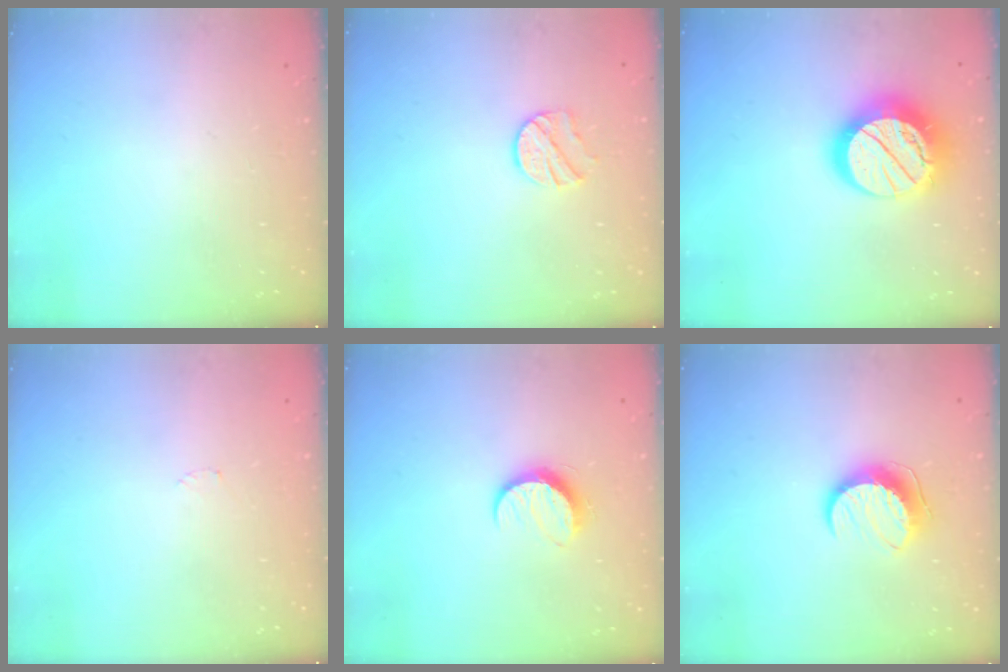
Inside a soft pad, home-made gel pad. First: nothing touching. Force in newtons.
{"total": 8.9, "press": 8.9, "slide": 0.2}
{"total": 19.6, "press": 19.5, "slide": 1.5}
{"total": 2.3, "press": 2.3, "slide": 0.2}
{"total": 7.2, "press": 7.1, "slide": 0.6}
{"total": 10.2, "press": 10.1, "slide": 0.5}